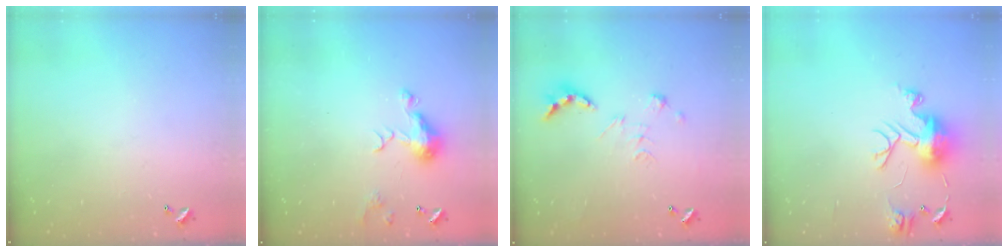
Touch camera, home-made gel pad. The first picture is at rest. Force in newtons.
{"total": 7.3, "press": 7.3, "slide": 1.0}
{"total": 2.7, "press": 2.2, "slide": 1.5}
{"total": 10.5, "press": 10.5, "slide": 1.0}